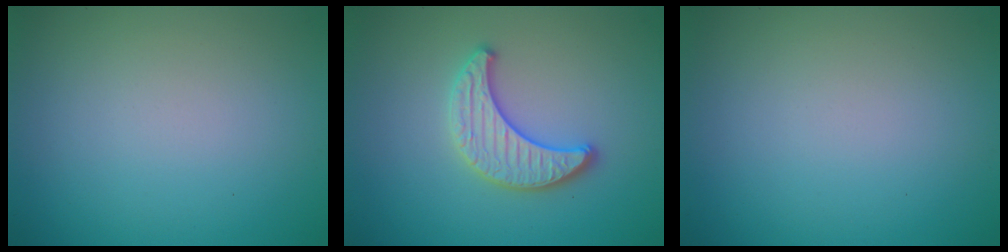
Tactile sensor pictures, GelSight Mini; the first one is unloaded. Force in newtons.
{"total": 3.3, "press": 3.2, "slide": 0.7}
{"total": 0.0}